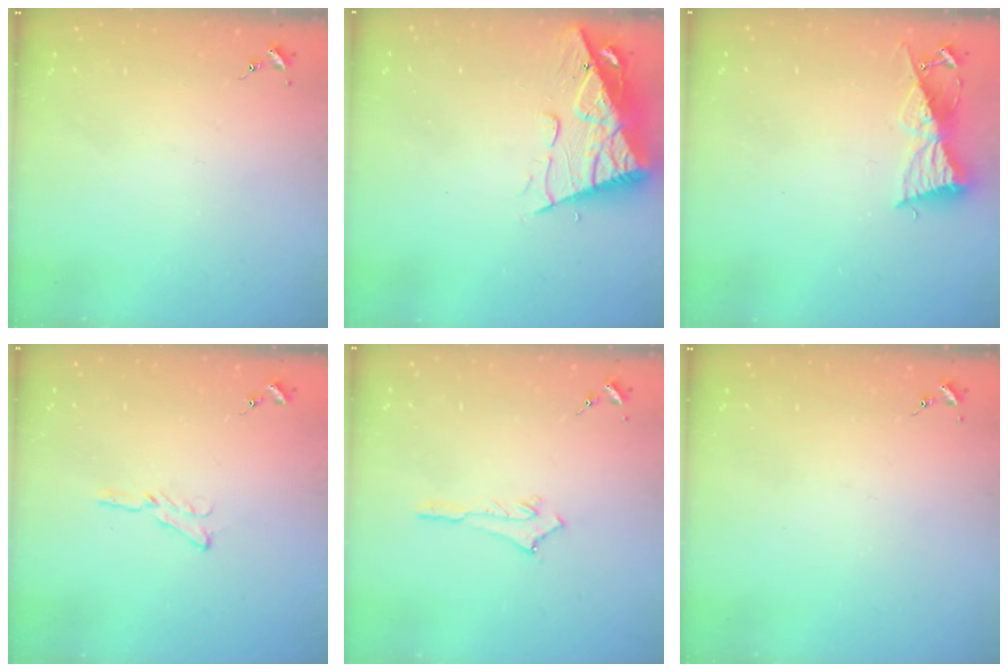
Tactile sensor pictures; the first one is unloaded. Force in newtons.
{"total": 11.7, "press": 11.6, "slide": 1.4}
{"total": 9.2, "press": 9.2, "slide": 0.3}
{"total": 4.8, "press": 4.8, "slide": 0.4}
{"total": 2.6, "press": 2.6, "slide": 0.4}
{"total": 0.0}